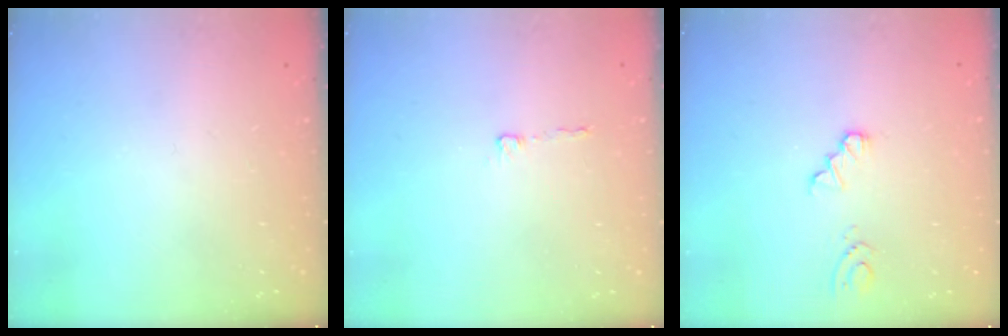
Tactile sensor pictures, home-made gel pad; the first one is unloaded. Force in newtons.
{"total": 2.1, "press": 2.1, "slide": 0.2}
{"total": 1.9, "press": 1.9, "slide": 0.2}